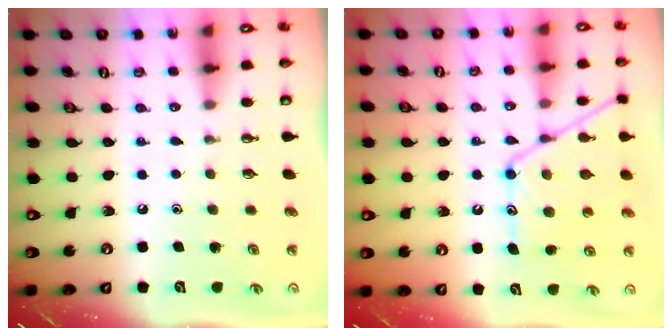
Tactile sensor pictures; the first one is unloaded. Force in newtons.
{"total": 14.0, "press": 14.0, "slide": 1.0}